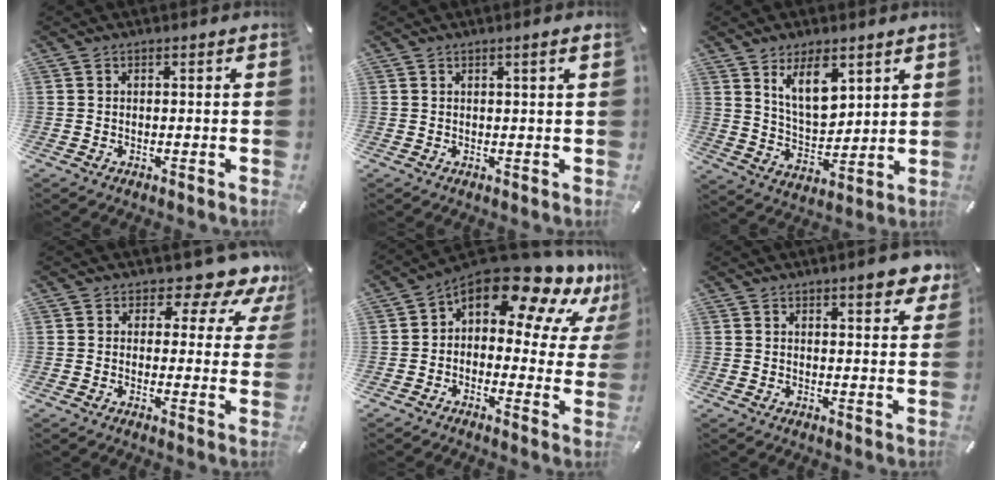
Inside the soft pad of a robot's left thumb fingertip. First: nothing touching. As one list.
[{"total": 1.8, "force": [0.7, 0.0, 1.6], "torque": [-0.029, -0.002, 0.012]}, {"total": 11.2, "force": [6.5, 5.8, 7.0], "torque": [-0.130, -0.028, 0.115]}, {"total": 8.9, "force": [6.8, 3.9, 4.2], "torque": [-0.053, -0.057, 0.115]}, {"total": 16.9, "force": [11.4, 6.9, 10.2], "torque": [-0.167, -0.086, 0.193]}, {"total": 5.6, "force": [4.2, 1.4, 3.5], "torque": [-0.053, -0.022, 0.069]}]